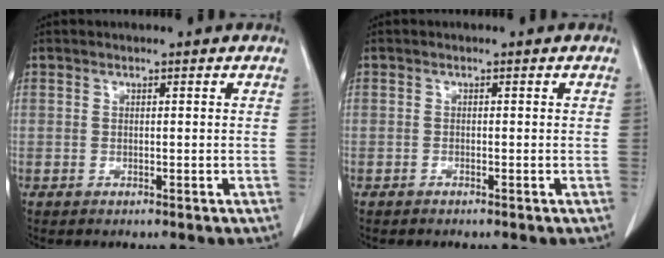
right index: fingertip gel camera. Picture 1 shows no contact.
{"total": 0.0}